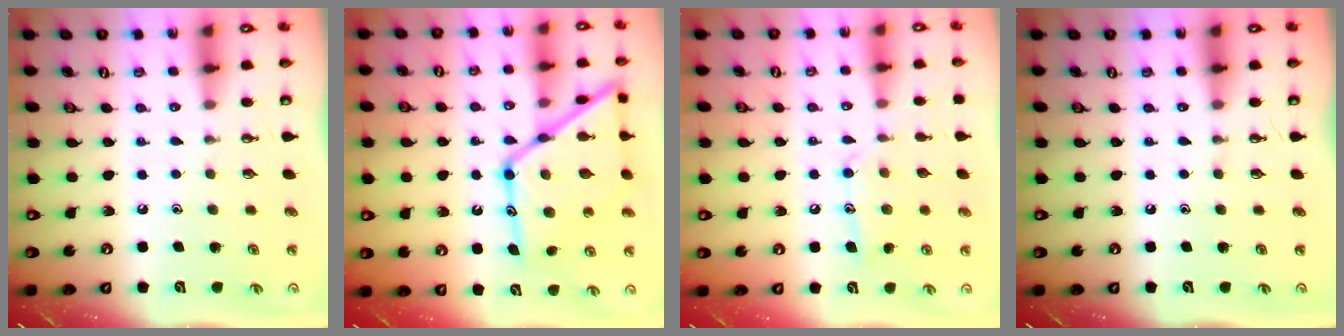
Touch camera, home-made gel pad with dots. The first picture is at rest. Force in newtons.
{"total": 22.1, "press": 22.0, "slide": 1.8}
{"total": 11.1, "press": 11.0, "slide": 0.6}
{"total": 0.0}